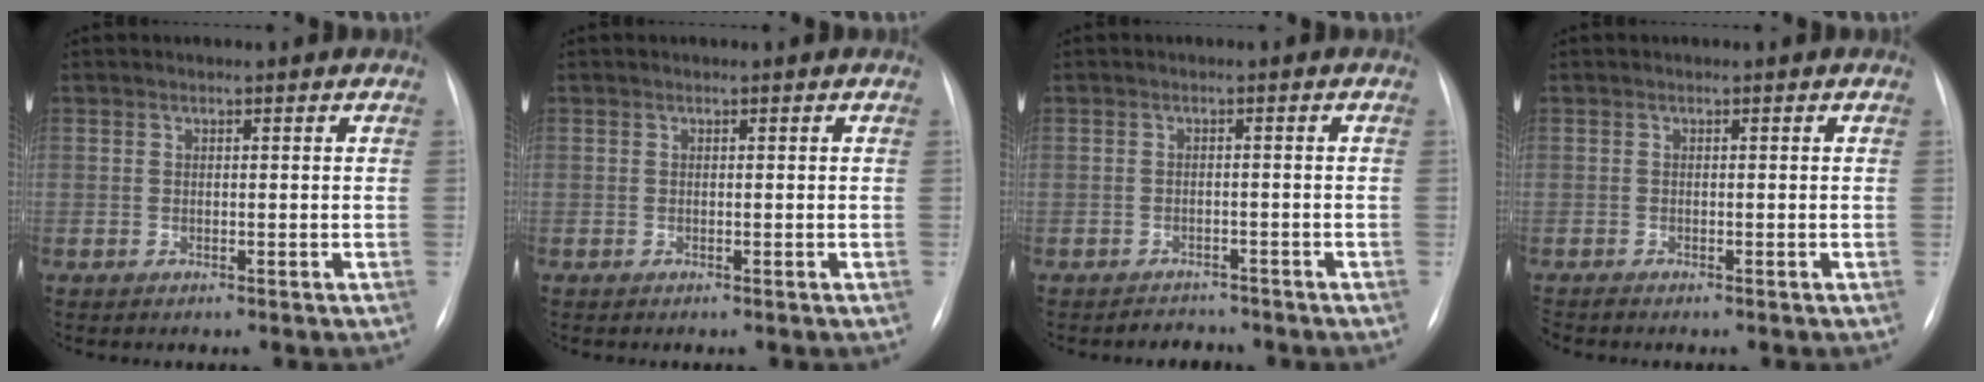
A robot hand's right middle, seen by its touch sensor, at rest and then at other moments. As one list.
[{"total": 0.0}, {"total": 2.5, "force": [-2.2, 1.0, -0.4], "torque": [0.003, 0.000, -0.031]}, {"total": 0.5, "force": [-0.5, -0.1, 0.1], "torque": [-0.004, -0.002, -0.011]}]